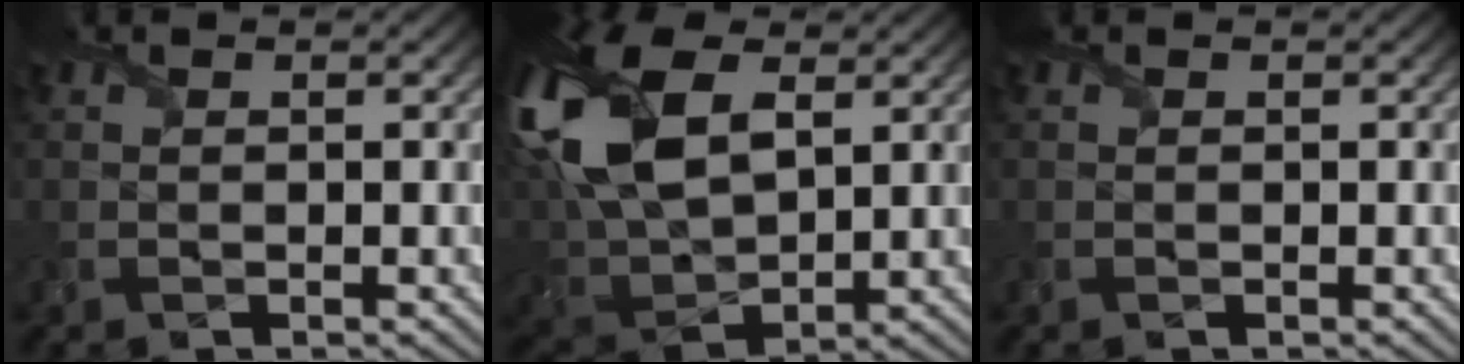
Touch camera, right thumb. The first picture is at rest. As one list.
[{"total": 17.1, "force": [5.6, 10.1, 12.6], "torque": [-0.325, 0.021, 0.107]}, {"total": 0.0}]